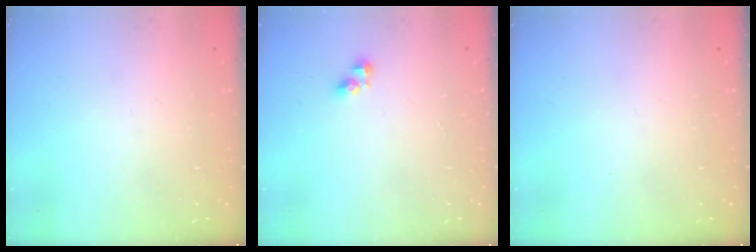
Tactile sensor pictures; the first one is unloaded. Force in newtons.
{"total": 3.1, "press": 3.1, "slide": 0.3}
{"total": 0.0}